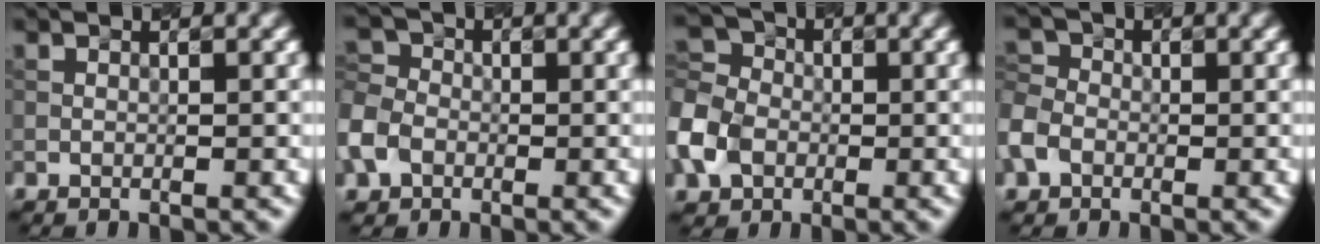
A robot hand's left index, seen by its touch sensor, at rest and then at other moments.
{"total": 5.2, "force": [-2.2, 3.9, 2.7], "torque": [-0.070, -0.006, -0.054]}
{"total": 7.3, "force": [-2.6, 5.5, 4.0], "torque": [-0.106, -0.001, -0.071]}
{"total": 3.8, "force": [-1.6, 3.0, 1.9], "torque": [-0.047, 0.002, -0.046]}